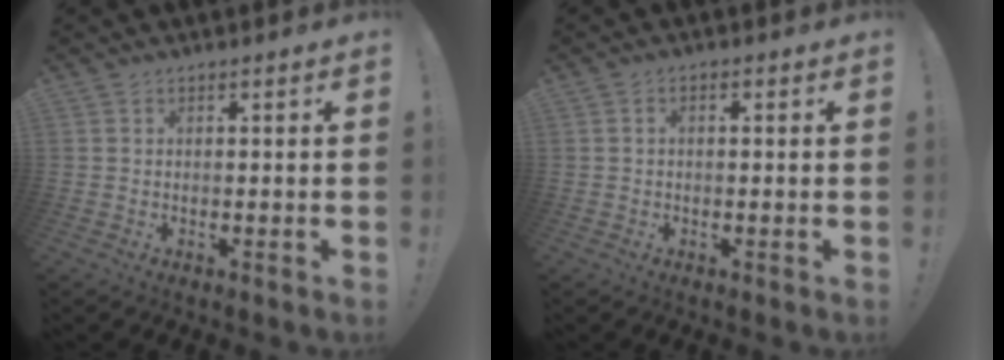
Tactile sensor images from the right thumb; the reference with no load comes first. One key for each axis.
{"total": 1.2, "fx": -0.3, "fy": 0.6, "fz": 1.0, "tx": -0.018, "ty": 0.003, "tz": -0.006}